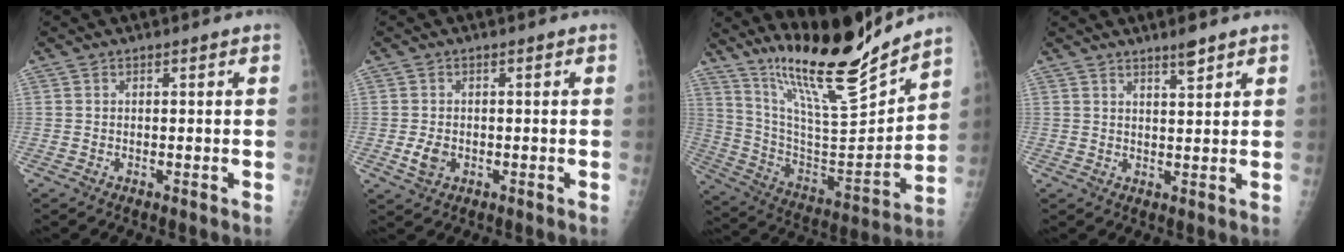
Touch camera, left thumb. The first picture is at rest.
{"total": 3.1, "force": [-0.7, 2.2, 2.0], "torque": [-0.035, -0.001, -0.009]}
{"total": 21.4, "force": [18.1, 2.3, 11.2], "torque": [-0.160, -0.114, 0.317]}
{"total": 3.2, "force": [2.5, 0.4, 2.0], "torque": [-0.029, -0.019, 0.042]}